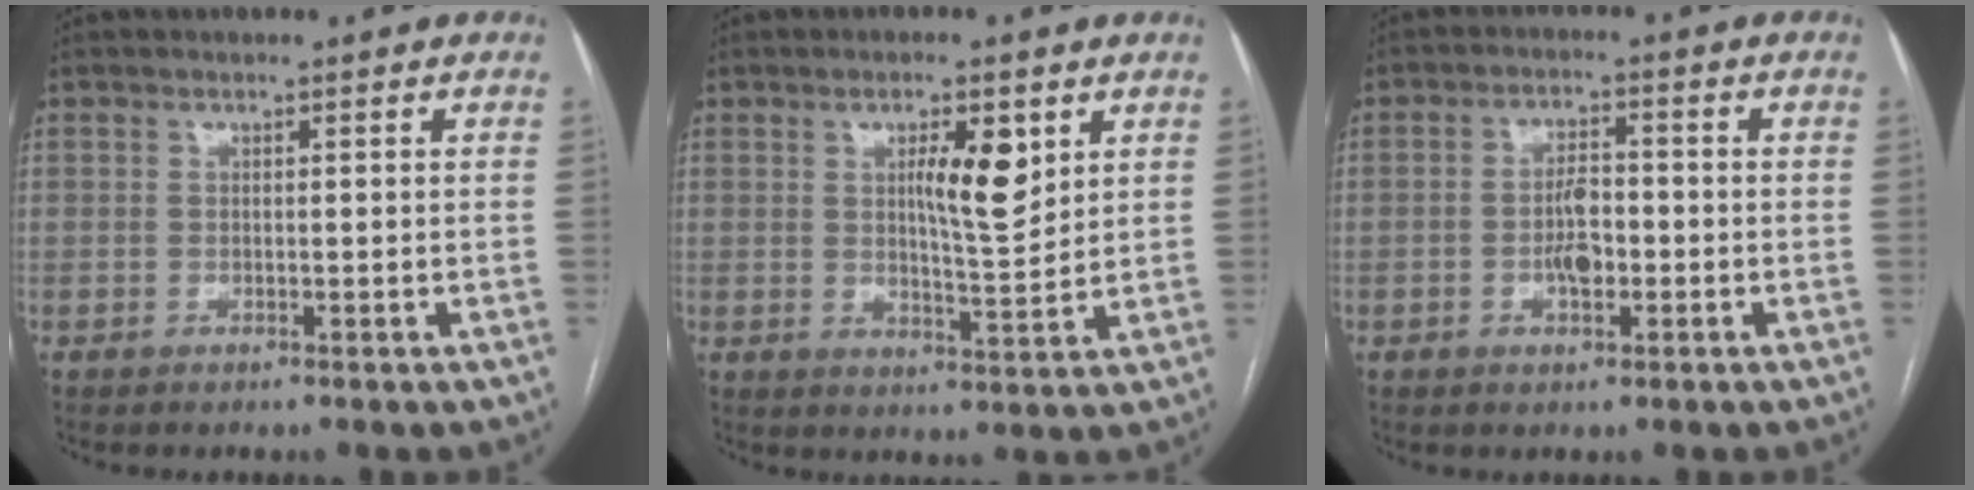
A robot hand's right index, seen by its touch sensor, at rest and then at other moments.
{"total": 6.8, "force": [2.6, 1.3, 6.1], "torque": [-0.100, -0.002, 0.044]}
{"total": 4.6, "force": [-1.1, 1.9, 4.1], "torque": [-0.076, 0.004, -0.019]}